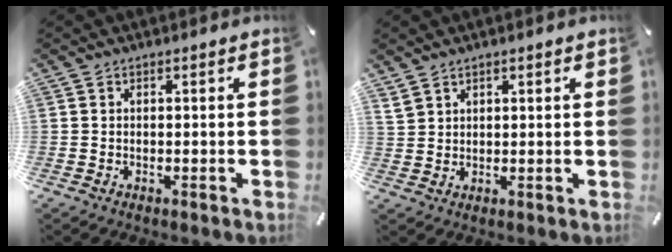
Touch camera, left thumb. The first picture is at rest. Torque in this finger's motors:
{"motor_torque": [0.36, -0.52, 0.00, -0.06, -0.08]}